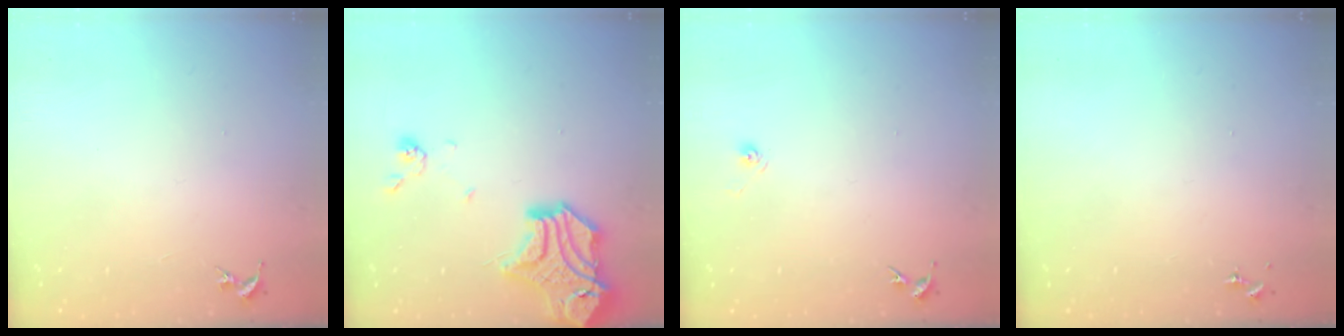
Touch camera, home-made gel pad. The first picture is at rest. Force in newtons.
{"total": 18.4, "press": 18.3, "slide": 2.2}
{"total": 3.2, "press": 2.6, "slide": 1.8}
{"total": 0.0}